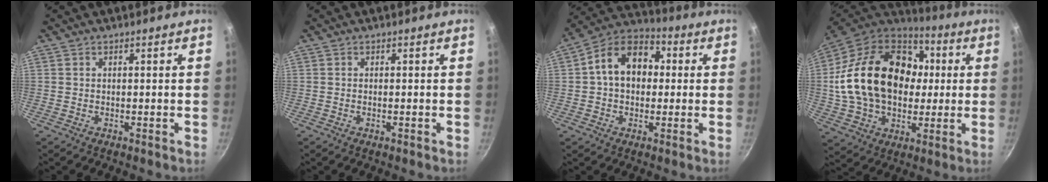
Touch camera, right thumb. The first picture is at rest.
{"total": 0.7, "force": [-0.2, 0.2, 0.6], "torque": [-0.011, 0.002, -0.004]}
{"total": 13.0, "force": [1.4, 9.6, 8.8], "torque": [-0.105, 0.031, 0.001]}
{"total": 28.3, "force": [2.7, 20.2, 19.7], "torque": [-0.333, 0.031, 0.052]}